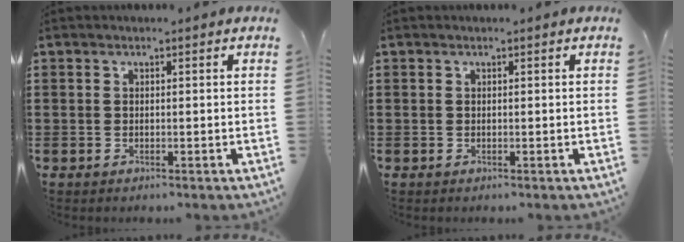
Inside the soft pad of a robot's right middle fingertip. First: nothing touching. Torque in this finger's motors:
{"motor_torque": [-0.17, -0.02, -0.02, -0.02]}